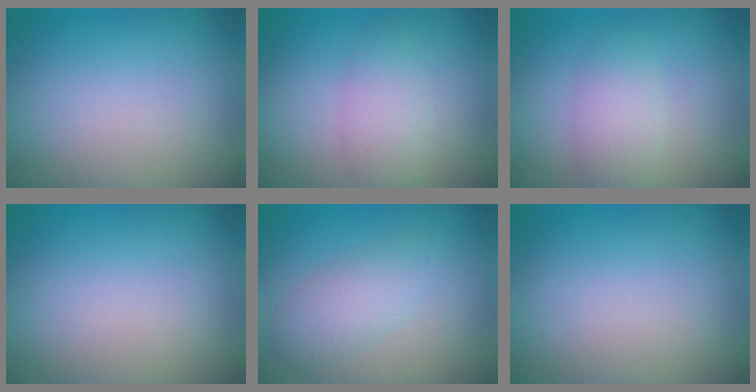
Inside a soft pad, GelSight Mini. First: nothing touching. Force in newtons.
{"total": 2.8, "press": 2.8, "slide": 0.1}
{"total": 2.8, "press": 2.8, "slide": 0.1}
{"total": 0.0}
{"total": 3.1, "press": 3.1, "slide": 0.2}
{"total": 0.0}